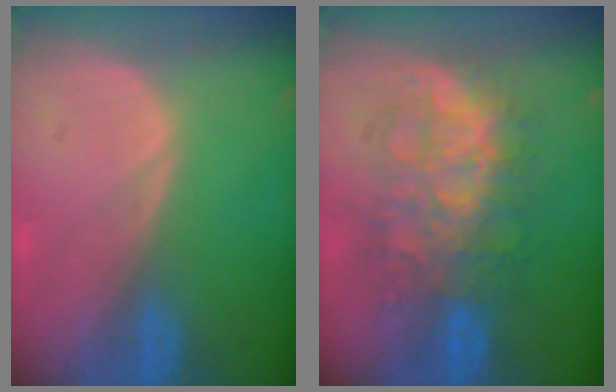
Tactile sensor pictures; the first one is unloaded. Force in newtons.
{"total": 8.9, "press": 8.9, "slide": 0.4}